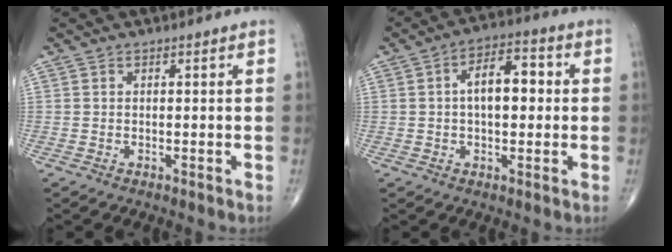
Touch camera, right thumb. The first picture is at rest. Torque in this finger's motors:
{"motor_torque": [1.26, 1.91, 0.91, -0.21, 0.07]}